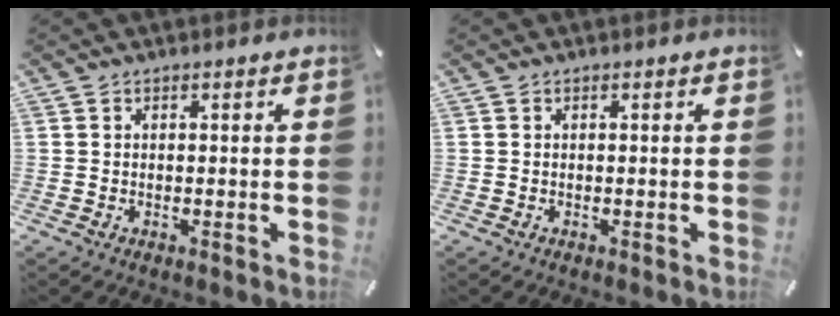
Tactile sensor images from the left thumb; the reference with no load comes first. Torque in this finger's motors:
{"motor_torque": [-0.11, 0.11, -0.05, 0.09, 0.00]}